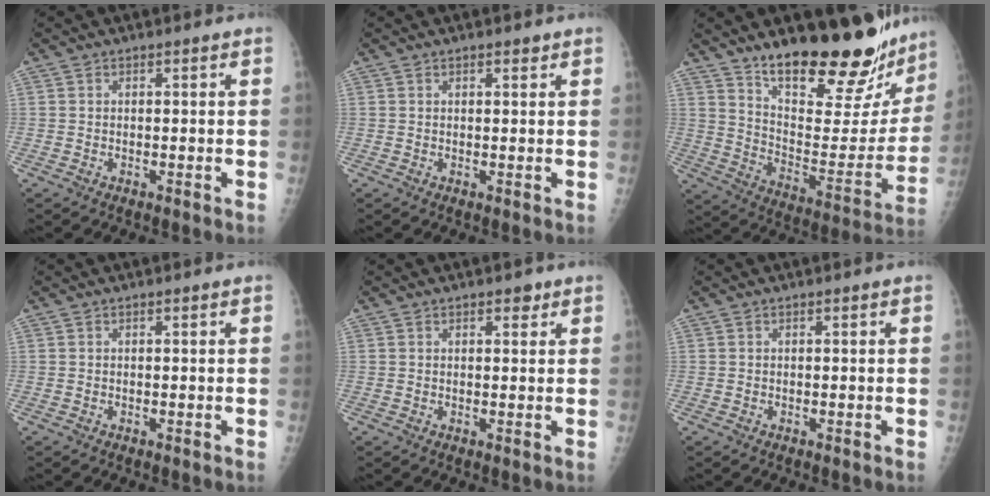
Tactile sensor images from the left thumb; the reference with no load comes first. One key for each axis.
{"total": 1.1, "fx": 0.8, "fy": 0.5, "fz": 0.7, "tx": -0.006, "ty": -0.003, "tz": 0.011}
{"total": 25.9, "fx": 20.7, "fy": 7.9, "fz": 13.4, "tx": -0.155, "ty": -0.123, "tz": 0.302}
{"total": 0.0}
{"total": 1.9, "fx": 1.2, "fy": 1.0, "fz": 1.1, "tx": -0.004, "ty": -0.004, "tz": 0.014}
{"total": 0.0}